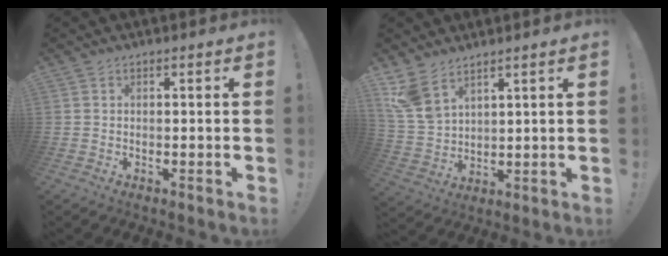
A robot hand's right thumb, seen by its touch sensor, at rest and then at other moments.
{"total": 9.1, "force": [6.6, 4.3, 4.4], "torque": [-0.092, -0.031, 0.135]}